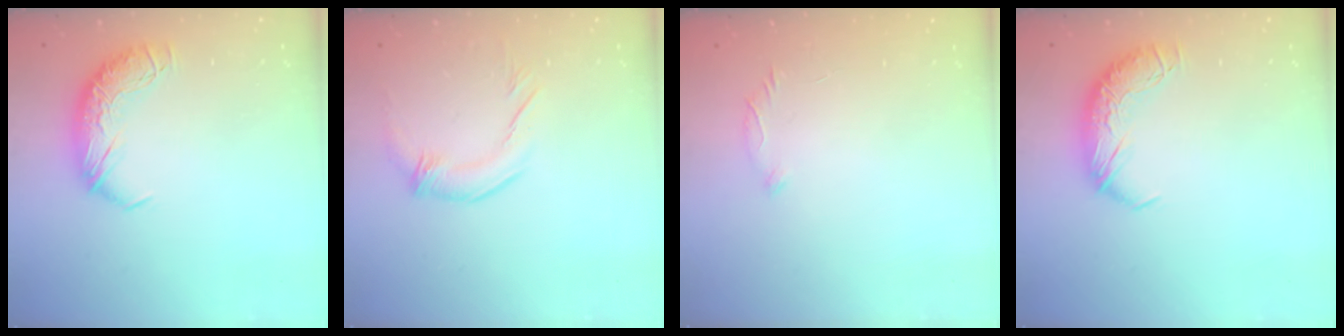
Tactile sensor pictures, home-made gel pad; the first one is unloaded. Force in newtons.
{"total": 1.1, "press": 0.9, "slide": 0.7}
{"total": 7.4, "press": 7.4, "slide": 0.9}
{"total": 0.0}